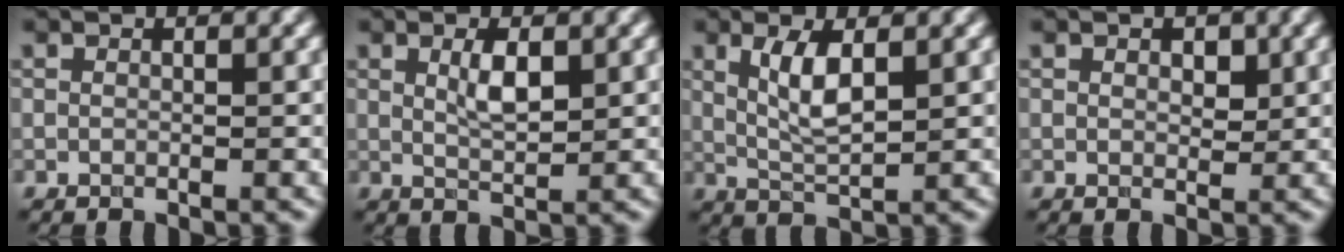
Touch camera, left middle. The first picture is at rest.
{"total": 2.0, "force": [0.5, 0.4, 1.8], "torque": [-0.045, 0.001, 0.021]}
{"total": 3.3, "force": [0.9, 0.8, 3.1], "torque": [-0.075, -0.002, 0.029]}
{"total": 0.9, "force": [0.4, 0.5, 0.6], "torque": [-0.010, -0.001, 0.018]}